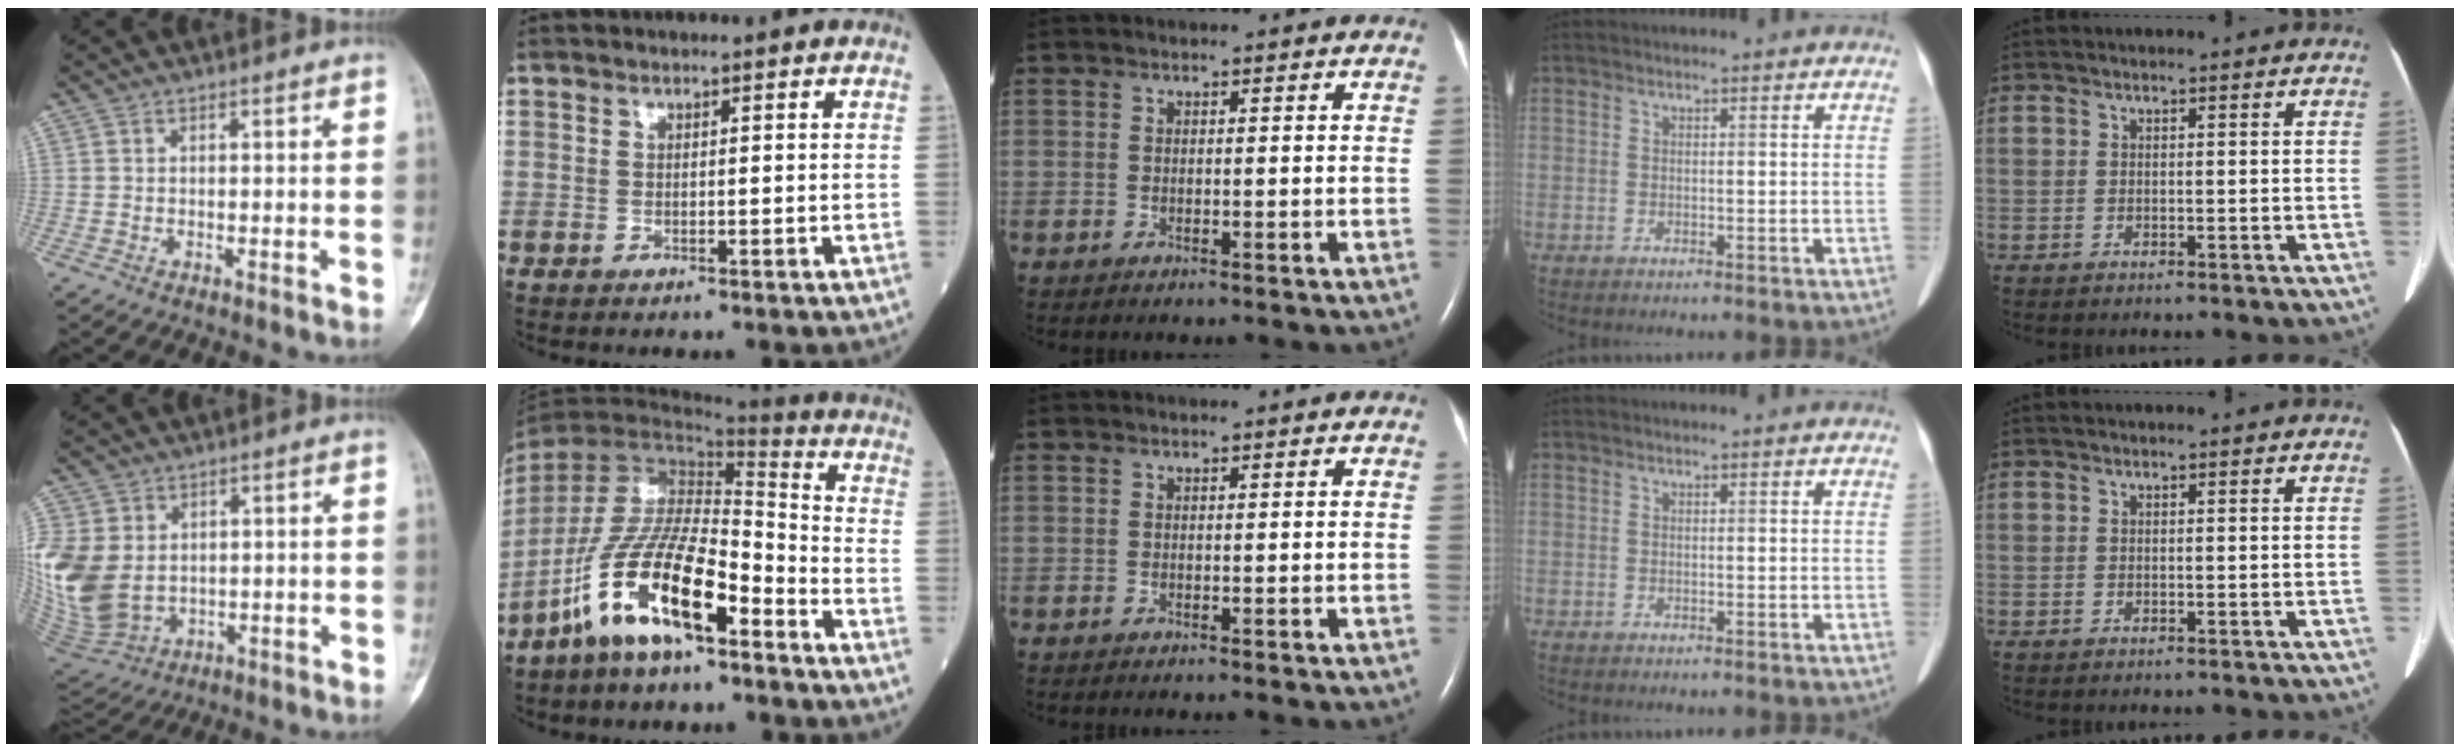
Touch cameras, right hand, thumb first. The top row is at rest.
{"thumb": {"total": 15.2, "force": [1.6, 11.7, 9.5], "torque": [-0.220, -0.009, 0.059]}, "index": {"total": 14.9, "force": [-8.7, 3.6, 11.5], "torque": [-0.230, -0.007, -0.164]}}